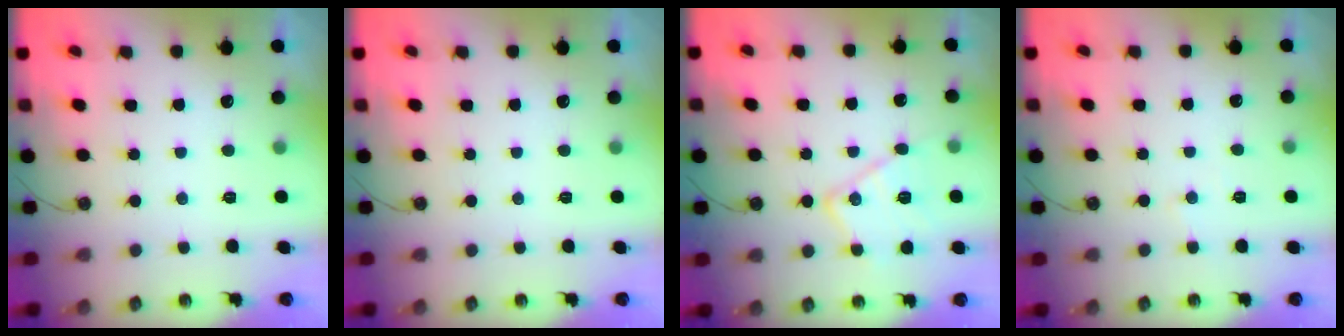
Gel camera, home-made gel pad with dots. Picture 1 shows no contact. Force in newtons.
{"total": 0.0}
{"total": 14.8, "press": 14.7, "slide": 1.1}
{"total": 3.7, "press": 3.6, "slide": 0.6}